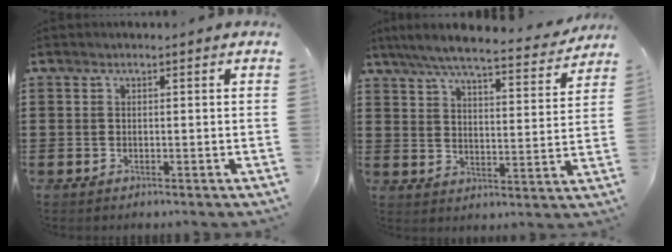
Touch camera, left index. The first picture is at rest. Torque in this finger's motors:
{"motor_torque": [0.99, -1.15, 0.85, 0.21]}